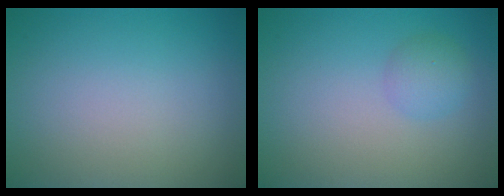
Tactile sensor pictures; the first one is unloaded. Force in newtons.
{"total": 1.9, "press": 1.9, "slide": 0.1}